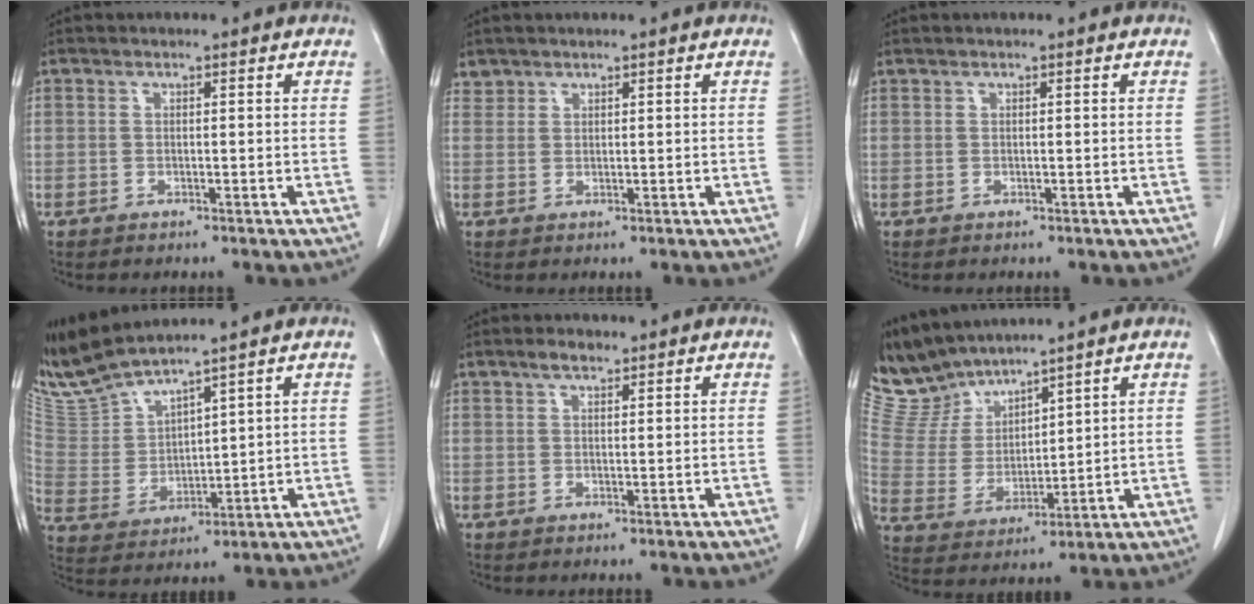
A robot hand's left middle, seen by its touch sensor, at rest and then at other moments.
{"total": 1.4, "force": [1.2, 0.7, -0.3], "torque": [0.010, 0.006, 0.021]}
{"total": 0.0}
{"total": 9.5, "force": [9.0, -0.4, 3.0], "torque": [-0.083, 0.001, 0.197]}
{"total": 2.3, "force": [1.7, 0.9, 1.4], "torque": [-0.030, 0.006, 0.029]}
{"total": 8.5, "force": [8.4, 1.2, 0.3], "torque": [-0.029, 0.006, 0.195]}